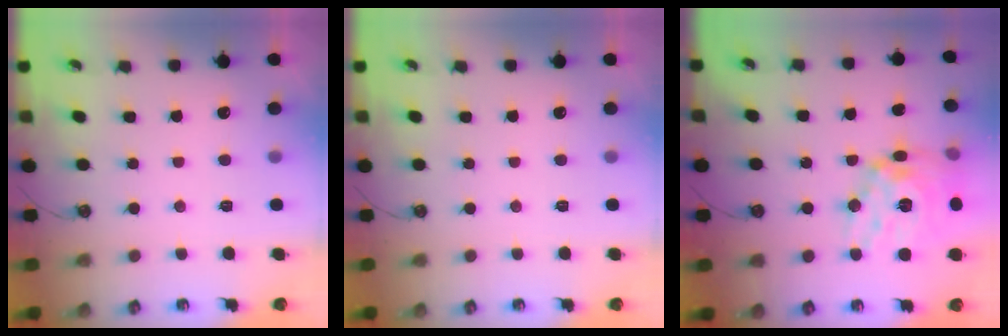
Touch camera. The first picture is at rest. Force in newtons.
{"total": 0.0}
{"total": 21.6, "press": 21.5, "slide": 2.1}